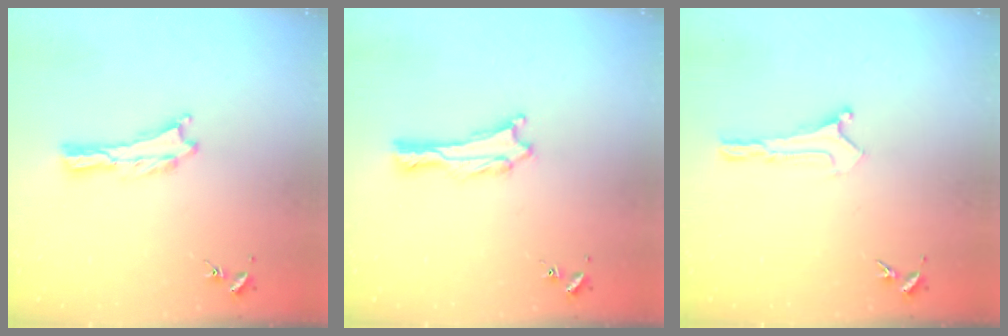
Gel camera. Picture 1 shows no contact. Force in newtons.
{"total": 0.0}
{"total": 0.0}